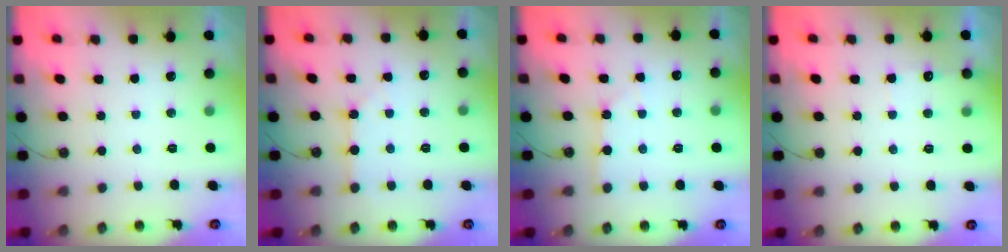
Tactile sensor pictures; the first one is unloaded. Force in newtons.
{"total": 1.4, "press": 1.4, "slide": 0.2}
{"total": 1.4, "press": 1.4, "slide": 0.2}
{"total": 3.2, "press": 3.2, "slide": 0.5}